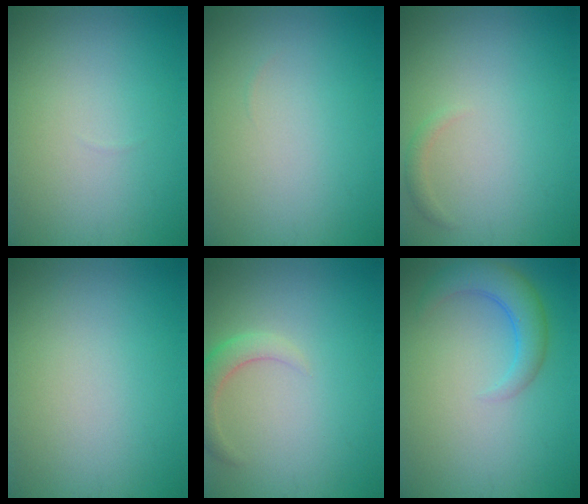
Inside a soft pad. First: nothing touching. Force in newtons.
{"total": 0.0}
{"total": 0.8, "press": 0.8, "slide": 0.0}
{"total": 0.0}
{"total": 2.2, "press": 2.2, "slide": 0.2}
{"total": 3.7, "press": 3.7, "slide": 0.3}